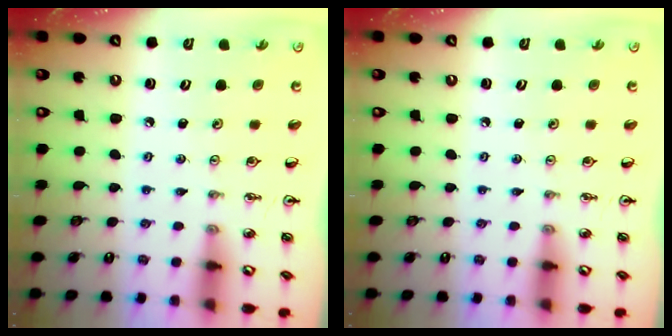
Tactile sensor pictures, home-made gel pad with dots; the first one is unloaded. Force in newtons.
{"total": 0.0}